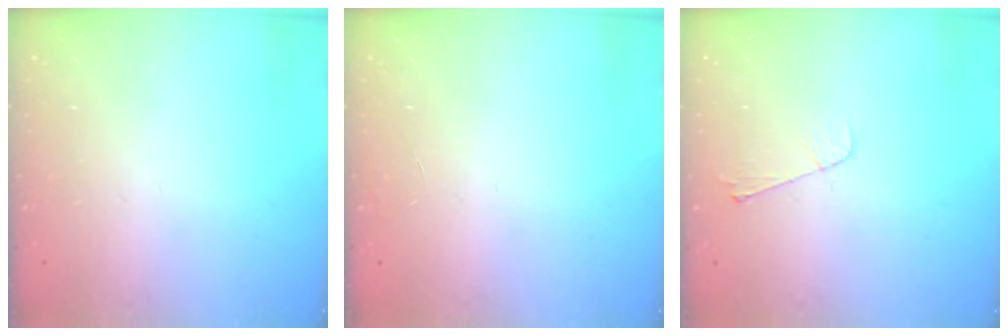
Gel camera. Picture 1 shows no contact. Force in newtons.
{"total": 0.0}
{"total": 4.7, "press": 4.7, "slide": 0.6}